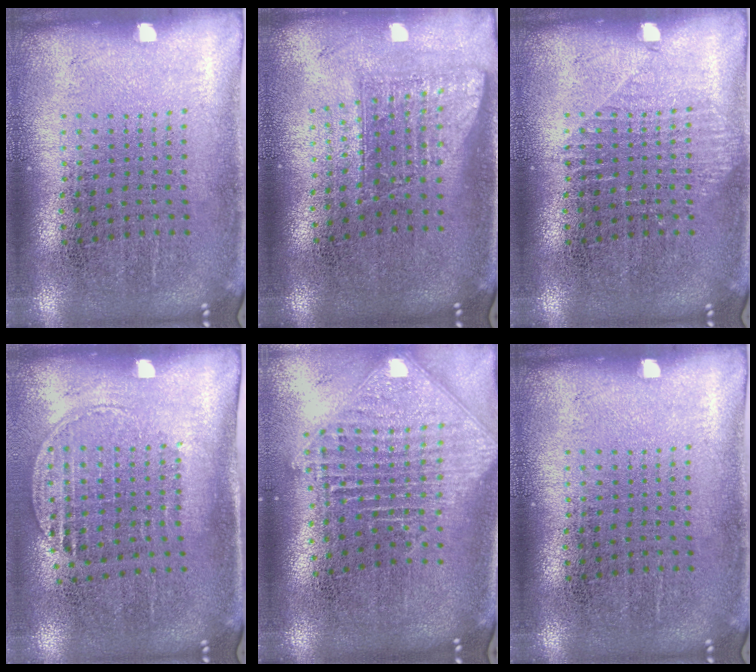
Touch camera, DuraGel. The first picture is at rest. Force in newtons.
{"total": 1.6, "press": 1.3, "slide": 1.0}
{"total": 1.0, "press": 1.0, "slide": 0.2}
{"total": 1.5, "press": 1.3, "slide": 0.8}
{"total": 2.5, "press": 1.9, "slide": 1.6}
{"total": 0.0}